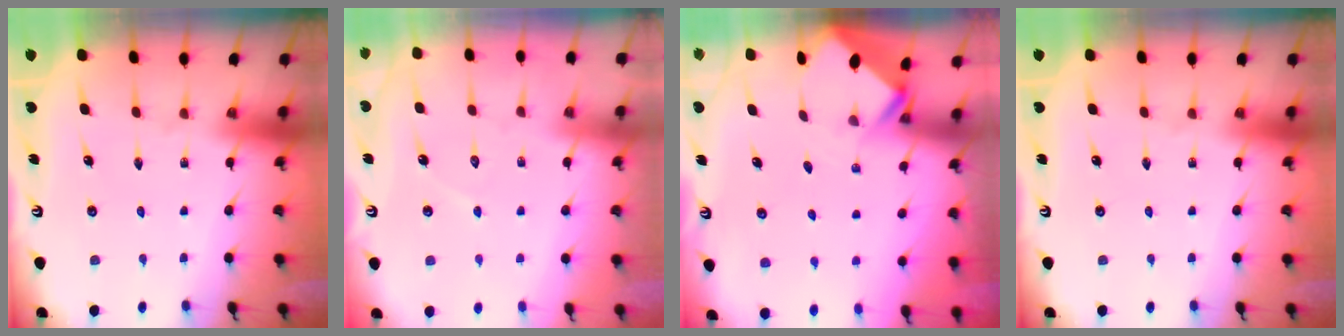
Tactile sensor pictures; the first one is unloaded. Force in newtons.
{"total": 4.3, "press": 4.3, "slide": 0.3}
{"total": 2.6, "press": 2.6, "slide": 0.2}
{"total": 0.0}